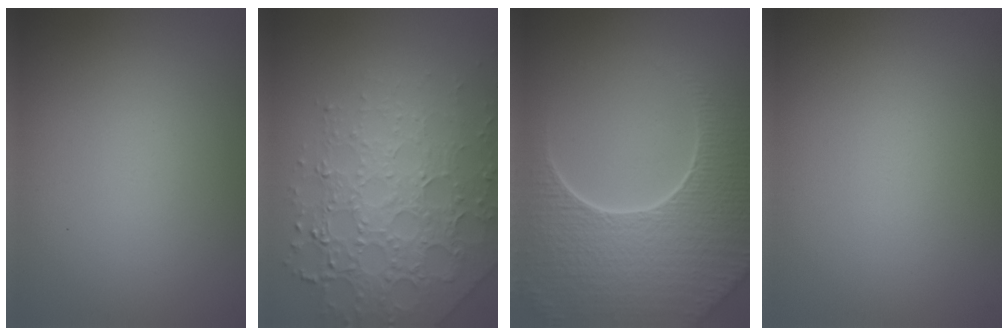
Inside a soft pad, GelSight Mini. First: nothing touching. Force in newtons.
{"total": 6.9, "press": 5.0, "slide": 4.7}
{"total": 9.5, "press": 6.7, "slide": 6.6}
{"total": 0.0}